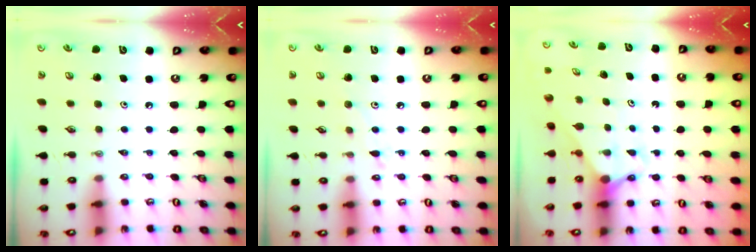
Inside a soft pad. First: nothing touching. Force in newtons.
{"total": 5.8, "press": 5.8, "slide": 0.7}
{"total": 3.0, "press": 3.0, "slide": 0.0}